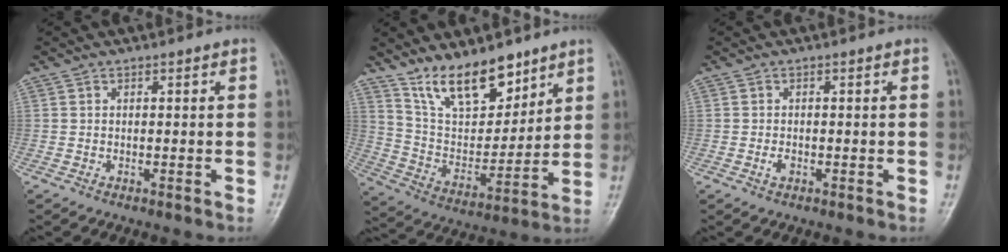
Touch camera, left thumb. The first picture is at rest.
{"total": 15.0, "force": [11.0, 6.6, 7.7], "torque": [-0.087, -0.071, 0.208]}
{"total": 1.2, "force": [-0.4, 0.7, 0.9], "torque": [-0.015, 0.001, -0.007]}